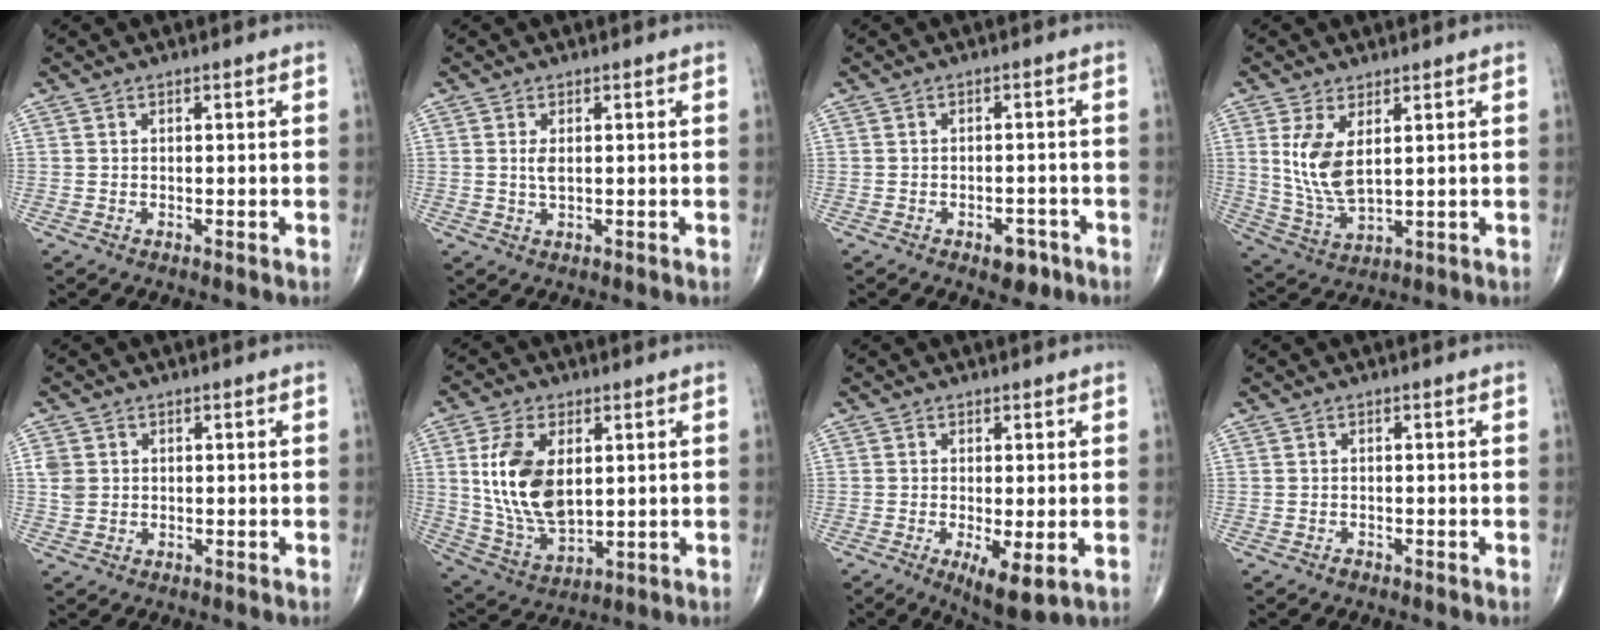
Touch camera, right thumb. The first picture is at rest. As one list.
[{"total": 1.9, "force": [0.4, 0.7, 1.7], "torque": [-0.032, -0.002, 0.012]}, {"total": 4.0, "force": [-2.2, 2.2, 2.4], "torque": [-0.016, 0.011, -0.027]}, {"total": 8.7, "force": [2.4, 4.0, 7.4], "torque": [-0.146, -0.019, 0.062]}, {"total": 3.0, "force": [0.5, 2.6, 1.5], "torque": [-0.022, 0.003, 0.013]}, {"total": 14.6, "force": [2.8, 8.2, 11.7], "torque": [-0.215, -0.015, 0.066]}, {"total": 6.3, "force": [-1.6, 2.0, 5.8], "torque": [-0.097, -0.021, -0.020]}, {"total": 0.5, "force": [-0.5, 0.3, 0.1], "torque": [0.000, 0.000, -0.011]}]